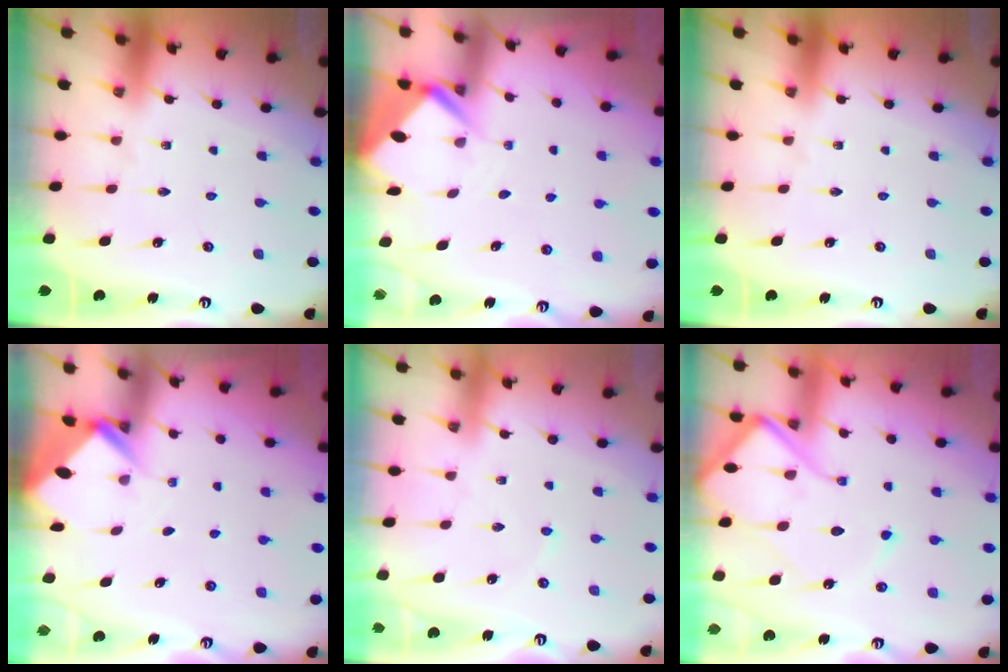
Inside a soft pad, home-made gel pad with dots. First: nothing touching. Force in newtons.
{"total": 4.0, "press": 3.9, "slide": 0.3}
{"total": 0.0}
{"total": 3.0, "press": 2.9, "slide": 0.4}
{"total": 1.2, "press": 1.2, "slide": 0.2}
{"total": 14.0, "press": 13.9, "slide": 1.6}